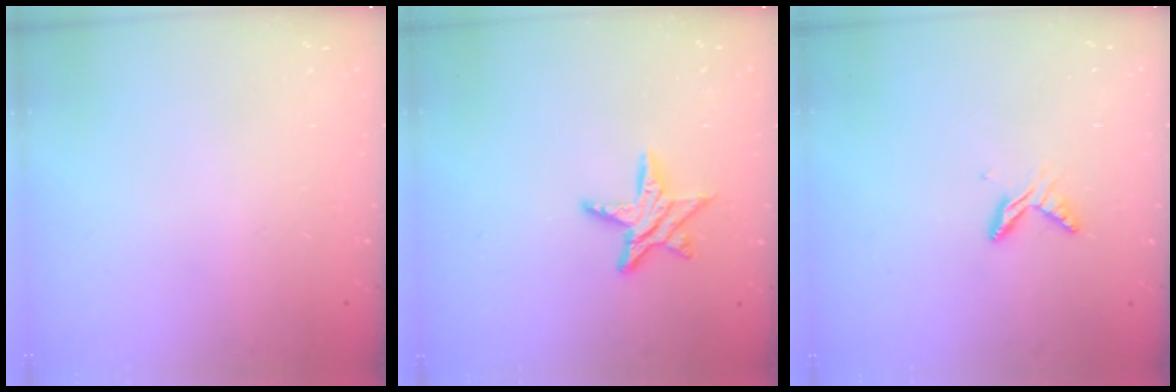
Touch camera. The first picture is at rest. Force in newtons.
{"total": 9.7, "press": 9.7, "slide": 0.6}
{"total": 6.4, "press": 6.4, "slide": 0.6}